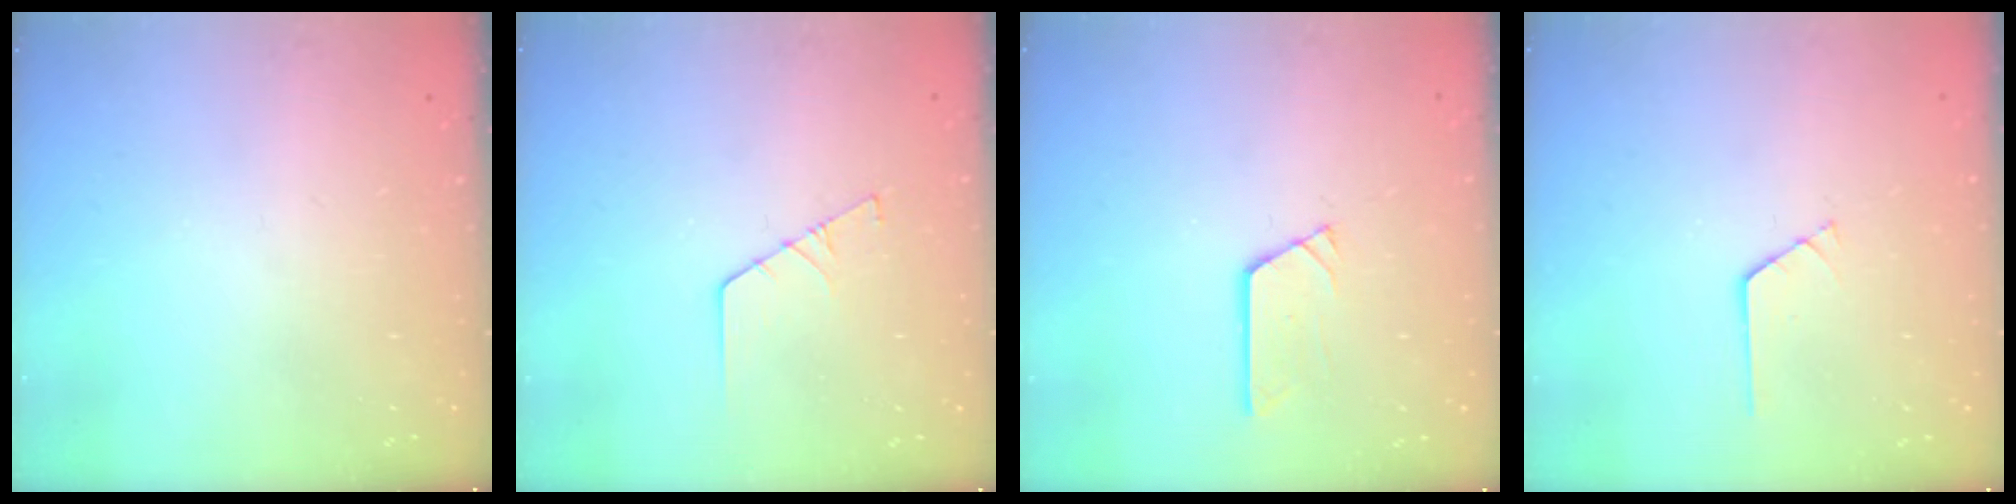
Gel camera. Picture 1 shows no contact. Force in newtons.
{"total": 2.2, "press": 2.2, "slide": 0.0}
{"total": 2.9, "press": 2.9, "slide": 0.3}
{"total": 0.7, "press": 0.7, "slide": 0.1}